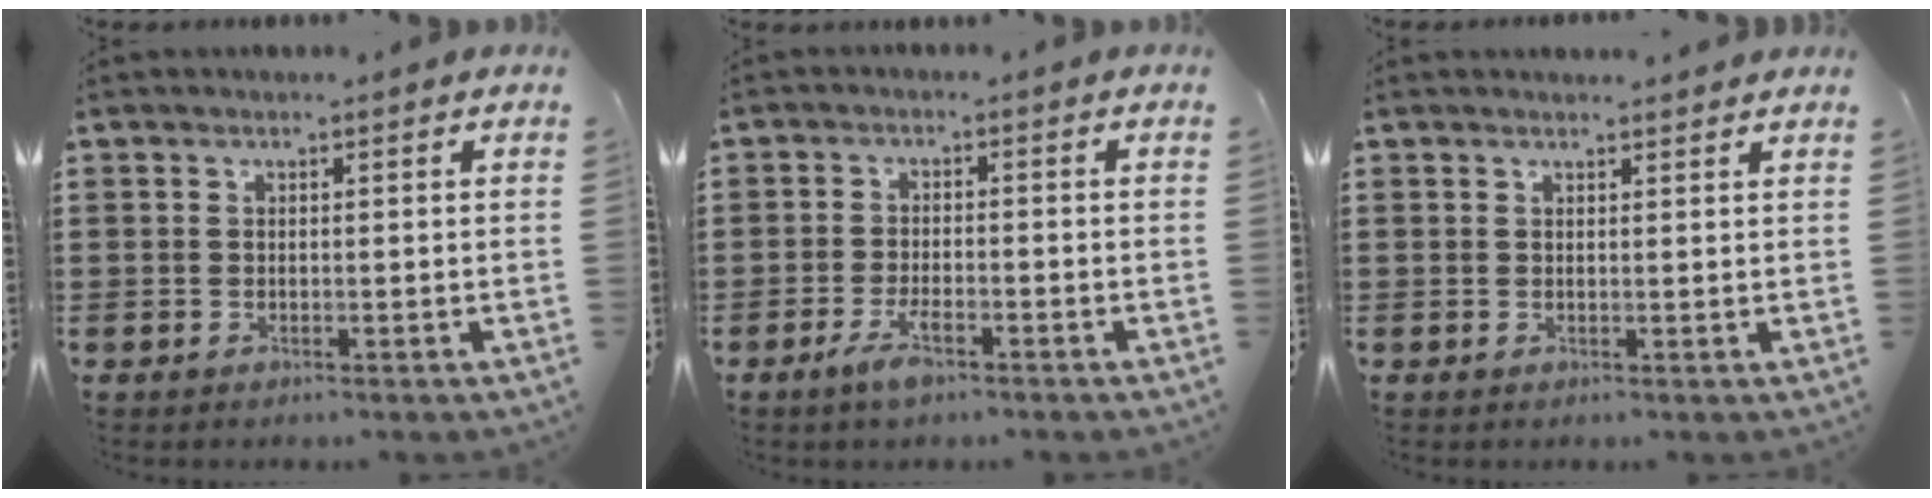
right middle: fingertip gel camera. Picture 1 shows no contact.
{"total": 4.1, "force": [-2.3, 1.1, 3.1], "torque": [-0.065, 0.000, -0.045]}
{"total": 1.2, "force": [1.2, 0.1, 0.1], "torque": [0.004, -0.003, 0.020]}